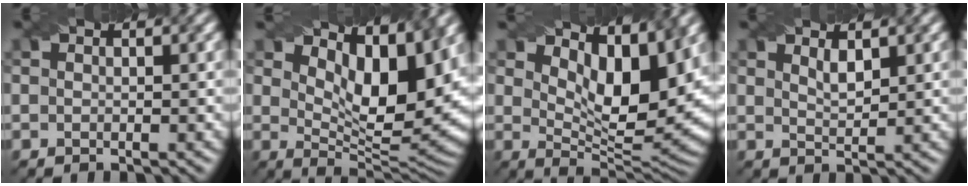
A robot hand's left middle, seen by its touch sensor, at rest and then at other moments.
{"total": 9.8, "force": [4.9, 3.7, 7.7], "torque": [-0.128, -0.002, 0.087]}
{"total": 8.8, "force": [4.4, 3.3, 6.9], "torque": [-0.117, -0.007, 0.079]}
{"total": 1.5, "force": [1.0, 0.5, 1.0], "torque": [-0.020, -0.002, 0.022]}